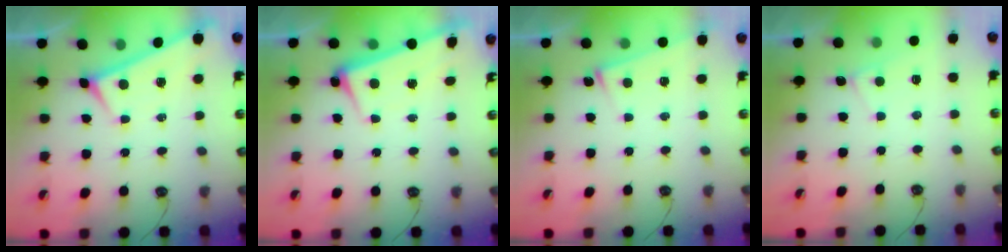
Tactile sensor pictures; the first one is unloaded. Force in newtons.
{"total": 2.1, "press": 2.0, "slide": 0.9}
{"total": 3.0, "press": 3.0, "slide": 0.4}
{"total": 1.3, "press": 1.3, "slide": 0.2}